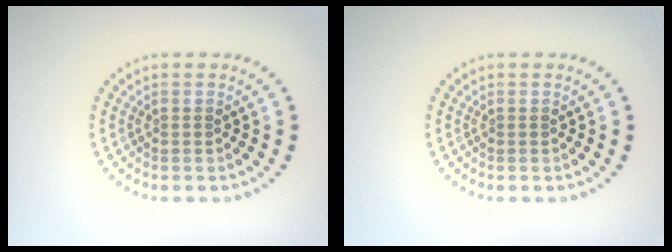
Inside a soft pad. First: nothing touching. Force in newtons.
{"total": 0.0}